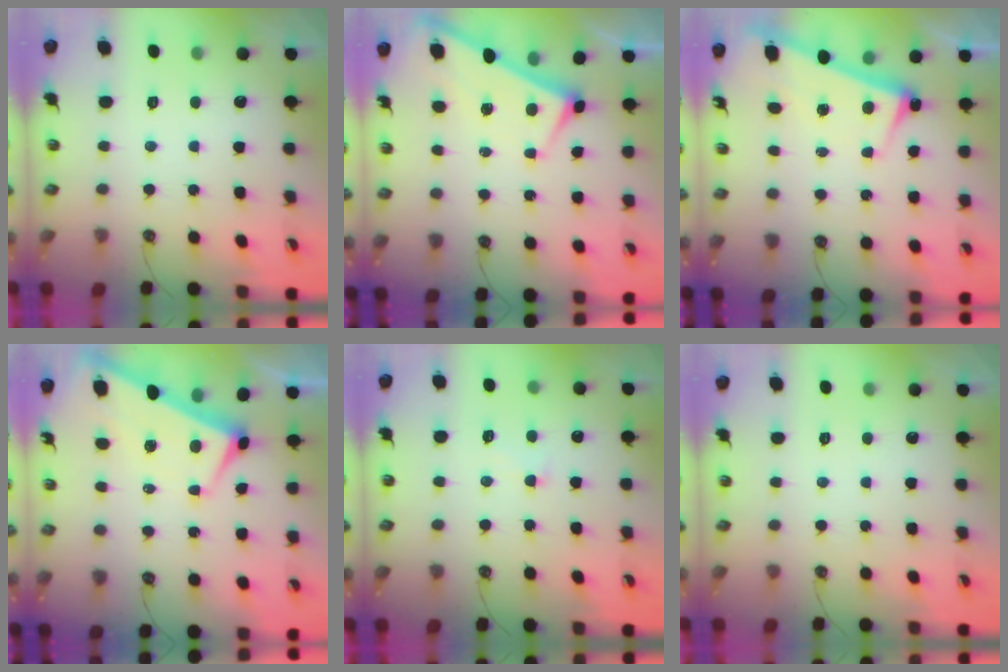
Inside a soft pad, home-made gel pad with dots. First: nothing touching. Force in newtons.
{"total": 2.9, "press": 2.9, "slide": 0.1}
{"total": 3.4, "press": 3.2, "slide": 1.0}
{"total": 0.9, "press": 0.2, "slide": 0.9}
{"total": 0.8, "press": 0.6, "slide": 0.6}
{"total": 0.0}